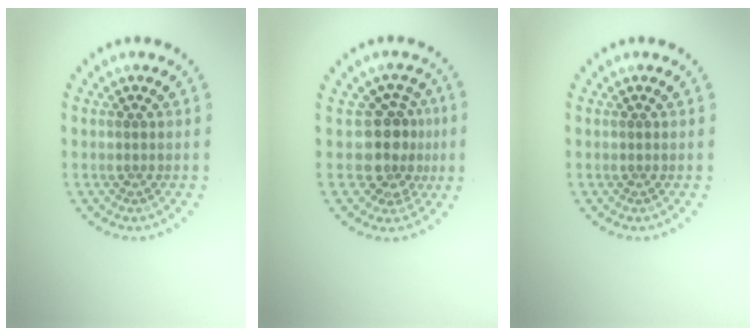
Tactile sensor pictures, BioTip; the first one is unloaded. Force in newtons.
{"total": 3.7, "press": 2.8, "slide": 2.3}
{"total": 0.0}